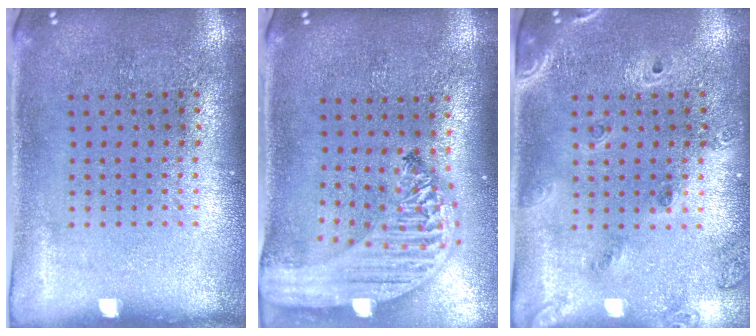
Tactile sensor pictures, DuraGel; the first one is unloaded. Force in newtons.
{"total": 2.9, "press": 2.2, "slide": 1.8}
{"total": 1.6, "press": 1.5, "slide": 0.7}